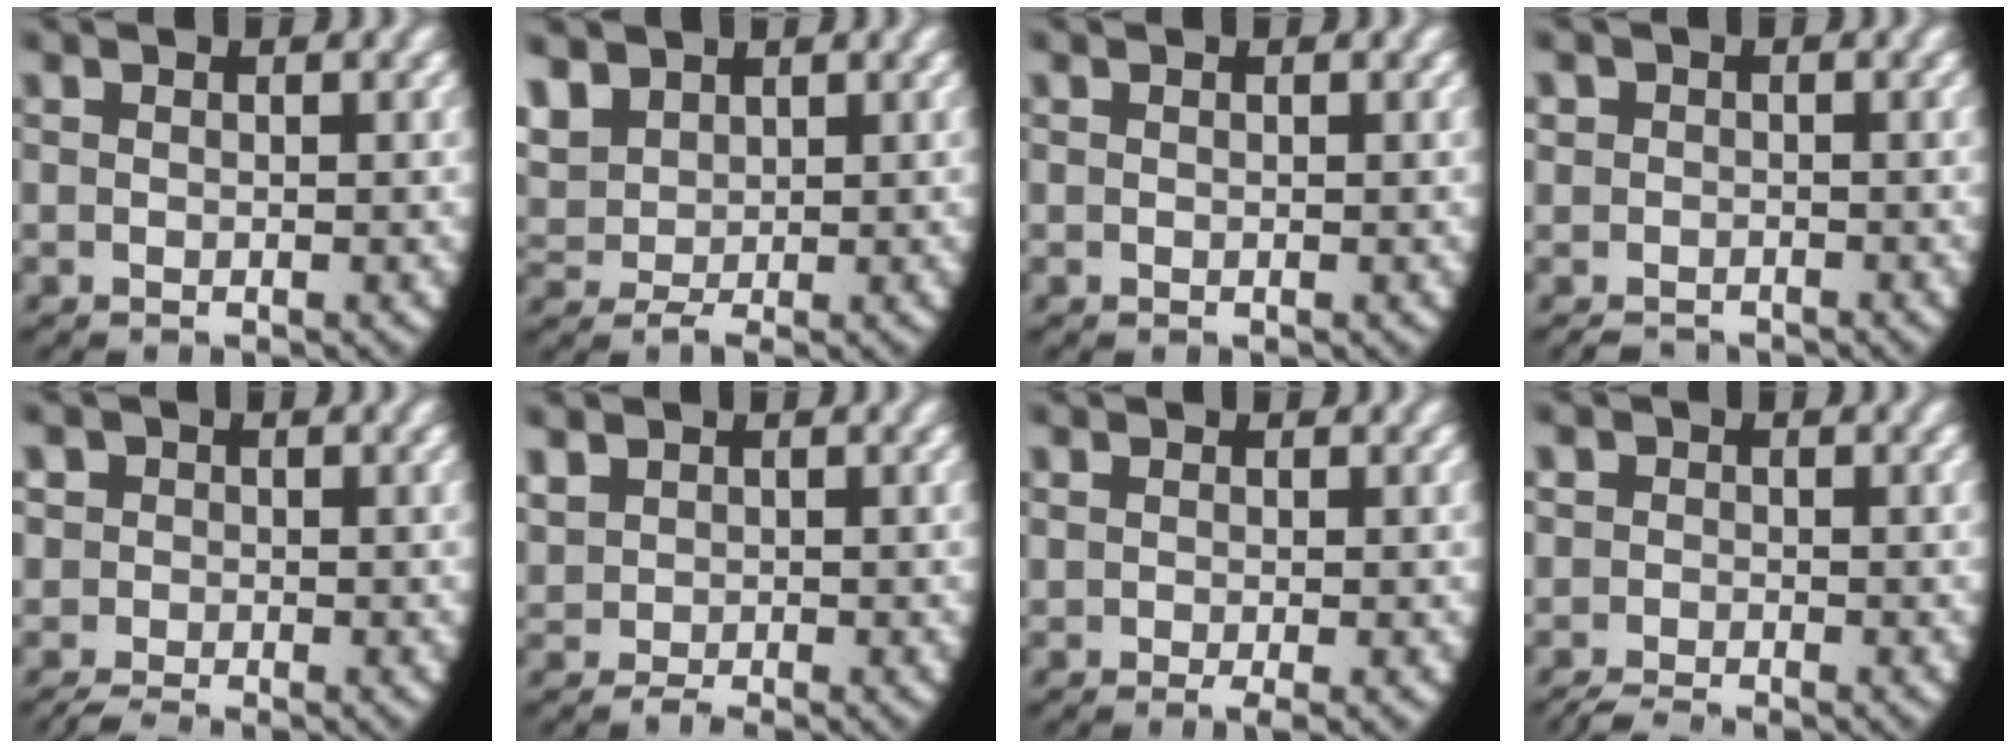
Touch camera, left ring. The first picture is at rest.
{"total": 3.8, "force": [1.3, 3.1, 1.9], "torque": [-0.056, -0.013, 0.035]}
{"total": 0.0}
{"total": 2.3, "force": [-1.3, 1.9, 0.2], "torque": [-0.010, -0.013, -0.020]}
{"total": 3.4, "force": [-0.7, 3.1, 0.9], "torque": [-0.029, -0.006, -0.017]}
{"total": 2.1, "force": [0.2, 1.9, 1.0], "torque": [-0.037, -0.014, 0.013]}
{"total": 1.9, "force": [-1.0, 0.8, 1.4], "torque": [-0.028, -0.010, -0.007]}
{"total": 1.9, "force": [-1.4, 1.3, 0.1], "torque": [-0.005, -0.007, -0.026]}